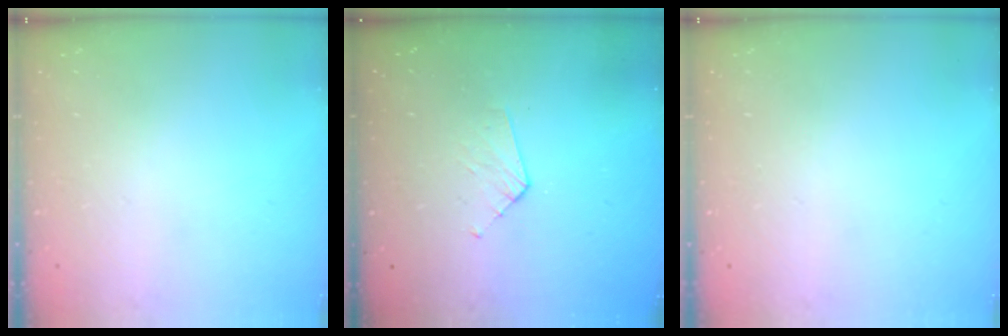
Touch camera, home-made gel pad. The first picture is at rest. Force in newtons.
{"total": 3.3, "press": 3.2, "slide": 0.2}
{"total": 0.0}